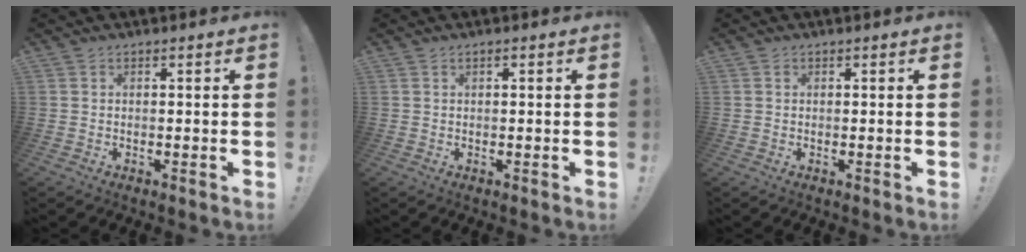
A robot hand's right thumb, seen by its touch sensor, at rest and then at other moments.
{"total": 0.6, "force": [0.2, 0.2, 0.5], "torque": [-0.012, 0.002, 0.003]}
{"total": 0.6, "force": [0.2, 0.5, 0.1], "torque": [0.001, 0.002, 0.002]}